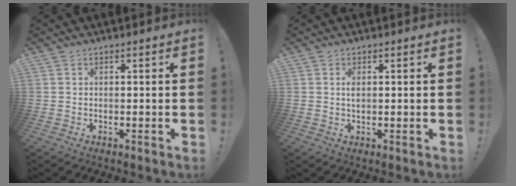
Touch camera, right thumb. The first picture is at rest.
{"total": 1.6, "force": [0.2, 0.6, 1.5], "torque": [-0.024, -0.001, 0.001]}